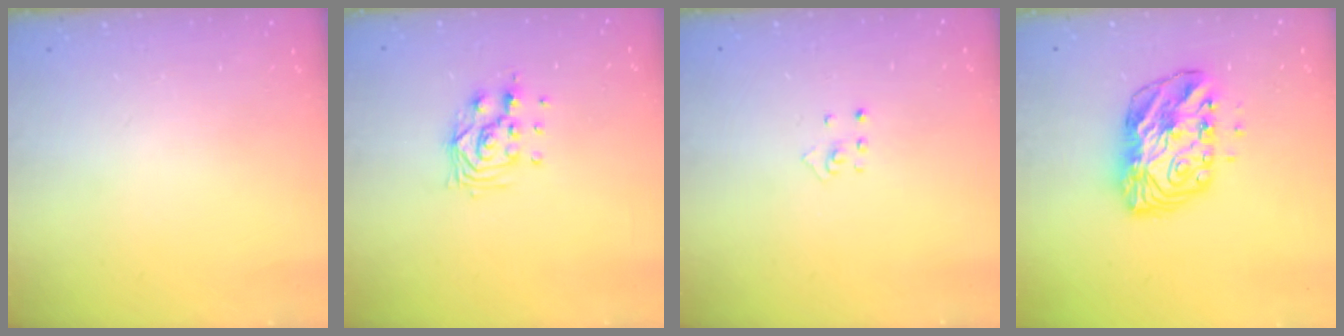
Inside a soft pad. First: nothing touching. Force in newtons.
{"total": 9.5, "press": 9.5, "slide": 0.7}
{"total": 2.9, "press": 2.9, "slide": 0.3}
{"total": 10.7, "press": 10.7, "slide": 1.2}